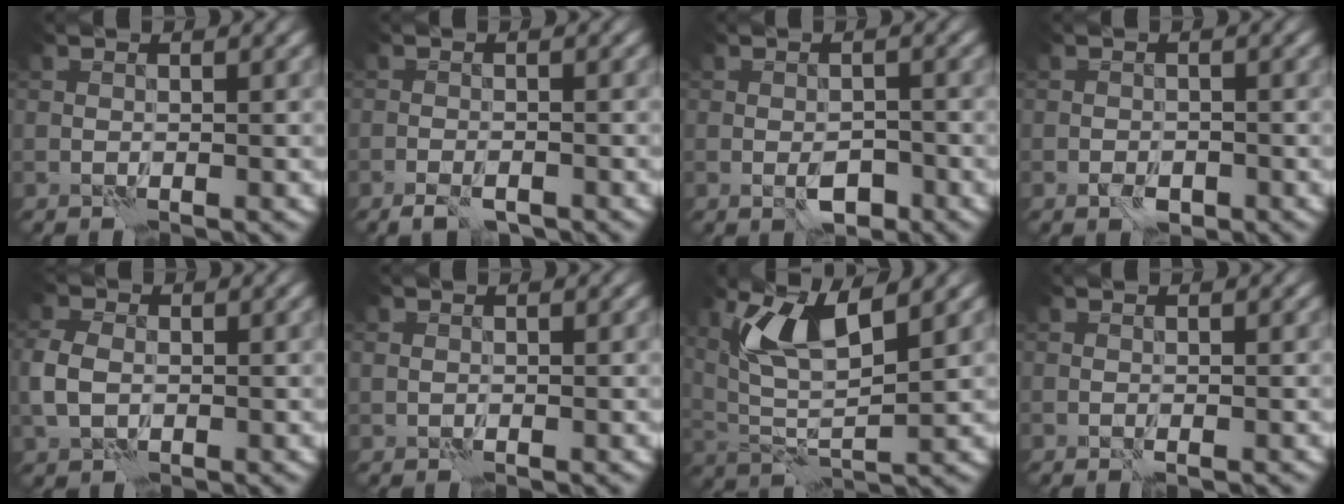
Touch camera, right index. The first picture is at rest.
{"total": 2.6, "force": [-1.9, 1.0, 1.5], "torque": [-0.029, 0.001, -0.033]}
{"total": 2.7, "force": [-1.3, 1.3, 2.0], "torque": [-0.031, 0.001, -0.021]}
{"total": 1.6, "force": [-0.9, 1.0, 0.9], "torque": [-0.016, -0.001, -0.018]}
{"total": 3.3, "force": [-0.4, 2.5, 2.2], "torque": [-0.060, 0.000, -0.014]}
{"total": 0.8, "force": [0.1, 0.7, 0.2], "torque": [-0.002, -0.004, 0.001]}
{"total": 6.0, "force": [3.0, 1.8, 4.8], "torque": [-0.108, -0.009, 0.060]}
{"total": 0.6, "force": [-0.4, 0.1, 0.5], "torque": [-0.009, -0.002, -0.006]}